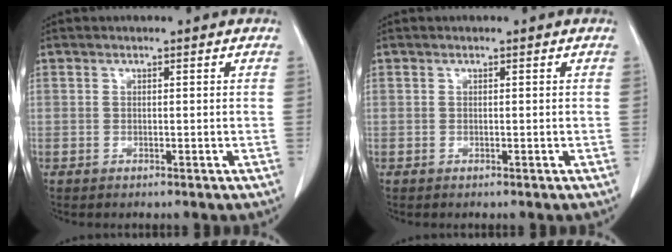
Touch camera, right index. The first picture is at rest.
{"total": 0.0}